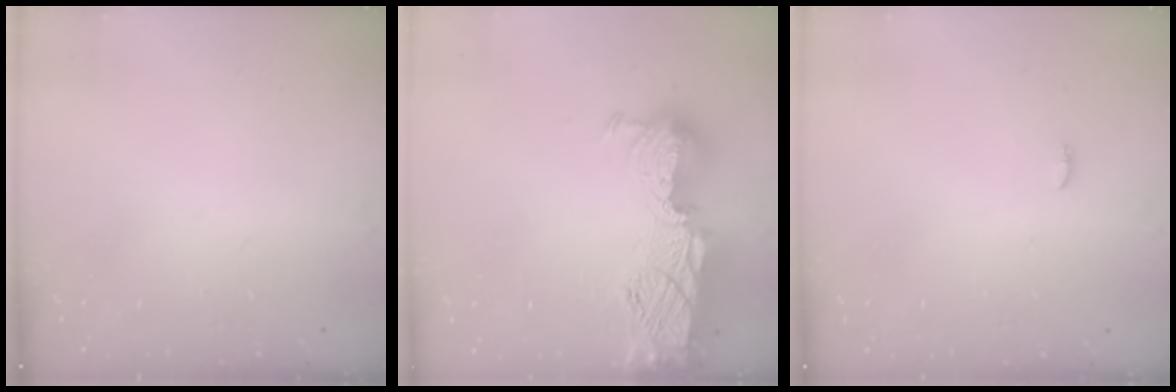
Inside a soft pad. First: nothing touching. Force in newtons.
{"total": 19.3, "press": 19.2, "slide": 1.1}
{"total": 5.6, "press": 3.4, "slide": 4.4}